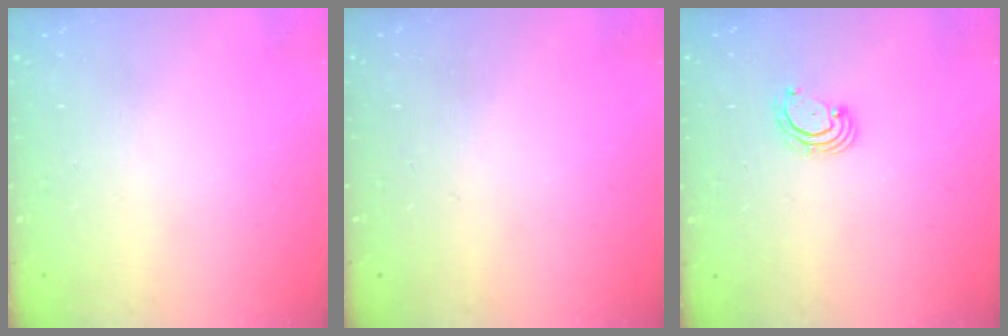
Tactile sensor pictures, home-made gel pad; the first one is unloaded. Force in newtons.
{"total": 0.0}
{"total": 3.2, "press": 3.2, "slide": 0.5}